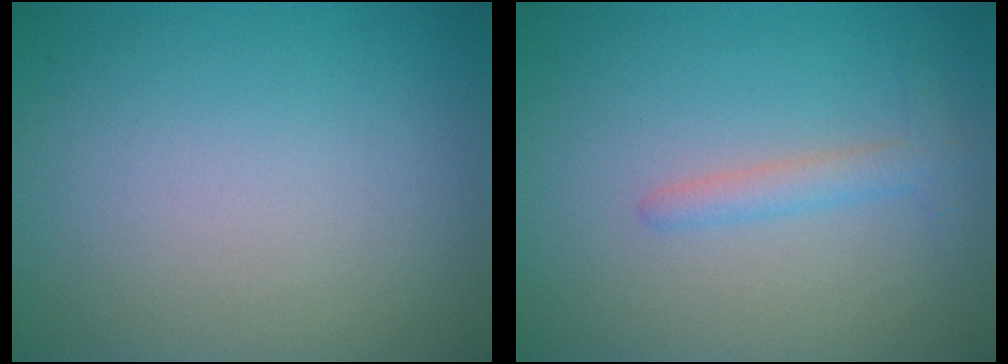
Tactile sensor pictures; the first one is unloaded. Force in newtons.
{"total": 1.7, "press": 1.7, "slide": 0.1}